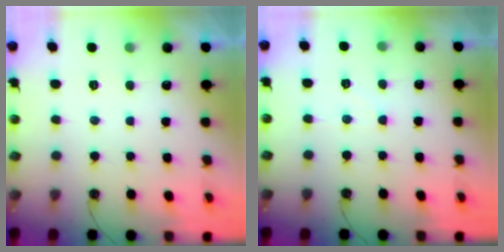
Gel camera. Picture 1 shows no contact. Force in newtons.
{"total": 3.0, "press": 3.0, "slide": 0.4}